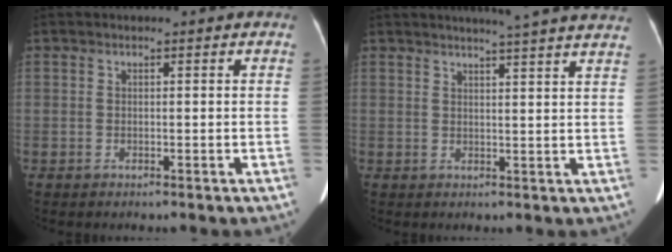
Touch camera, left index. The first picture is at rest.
{"total": 13.3, "force": [11.9, -0.6, 5.9], "torque": [-0.085, -0.015, 0.130]}